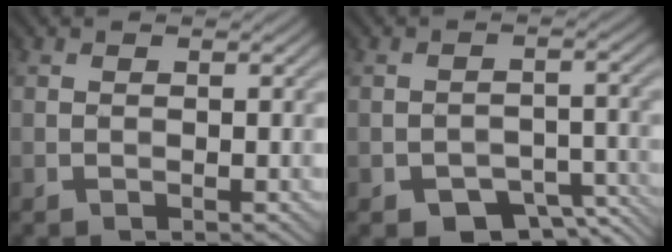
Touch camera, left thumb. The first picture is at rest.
{"total": 6.2, "force": [-4.0, 3.3, 3.3], "torque": [-0.041, -0.007, -0.061]}